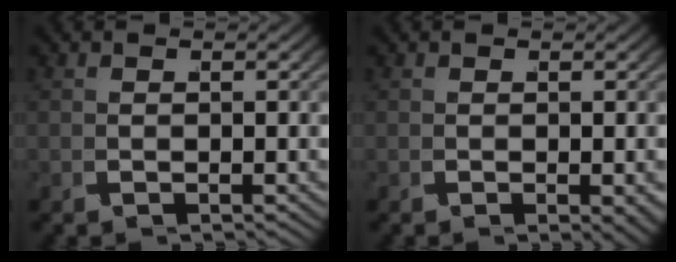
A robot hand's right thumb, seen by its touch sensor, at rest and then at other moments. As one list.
[{"total": 1.5, "force": [-0.4, 0.6, 1.3], "torque": [-0.016, -0.005, -0.003]}]